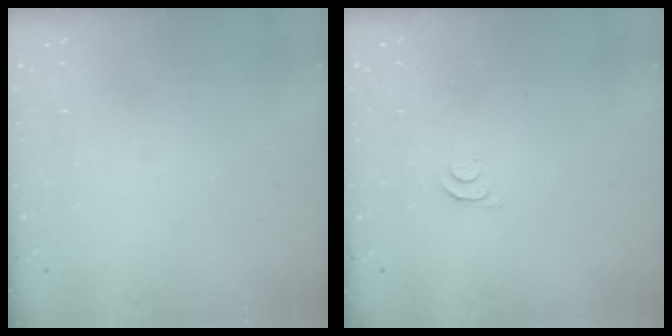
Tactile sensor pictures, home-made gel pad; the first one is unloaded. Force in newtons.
{"total": 4.1, "press": 4.0, "slide": 0.6}